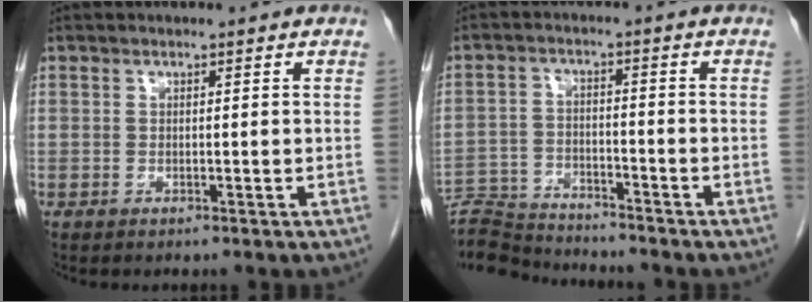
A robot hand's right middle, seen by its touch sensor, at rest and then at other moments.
{"total": 9.3, "force": [-9.2, 0.6, 0.9], "torque": [-0.017, -0.001, -0.163]}